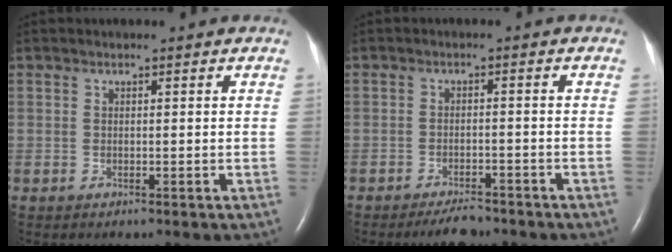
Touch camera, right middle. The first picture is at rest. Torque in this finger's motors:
{"motor_torque": [0.13, -0.15, 0.00, 0.02]}